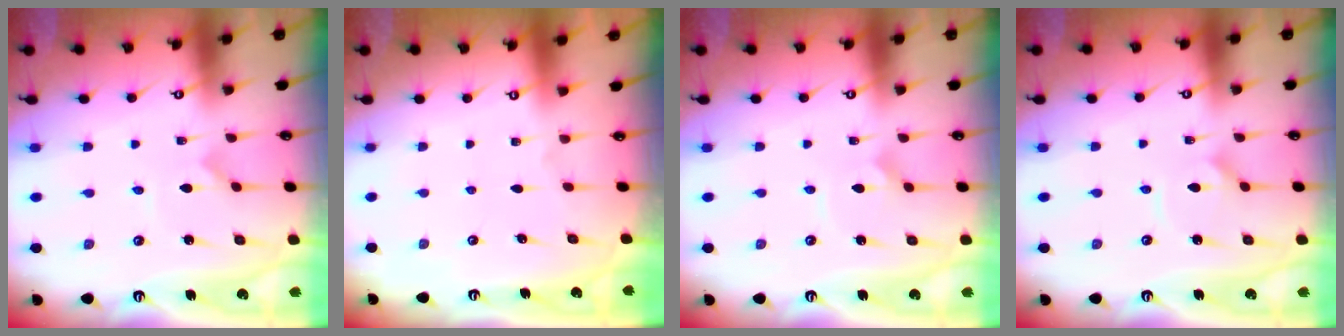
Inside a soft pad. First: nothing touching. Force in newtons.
{"total": 0.0}
{"total": 2.7, "press": 2.7, "slide": 0.1}
{"total": 3.6, "press": 3.6, "slide": 0.3}